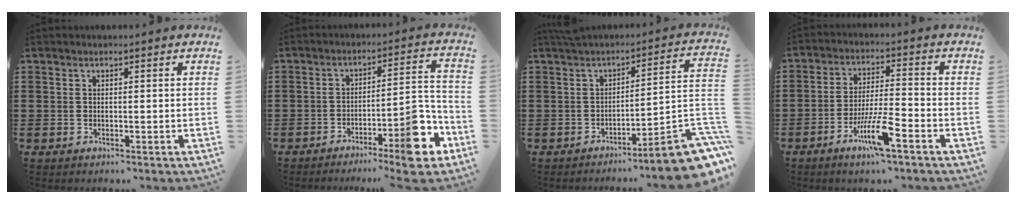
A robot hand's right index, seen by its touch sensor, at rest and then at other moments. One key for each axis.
{"total": 9.5, "fx": -5.4, "fy": 2.0, "fz": 7.6, "tx": -0.109, "ty": 0.007, "tz": -0.092}
{"total": 9.2, "fx": -4.9, "fy": 0.7, "fz": 7.8, "tx": -0.105, "ty": -0.003, "tz": -0.095}
{"total": 7.9, "fx": -4.4, "fy": 0.9, "fz": 6.5, "tx": -0.136, "ty": -0.007, "tz": -0.084}